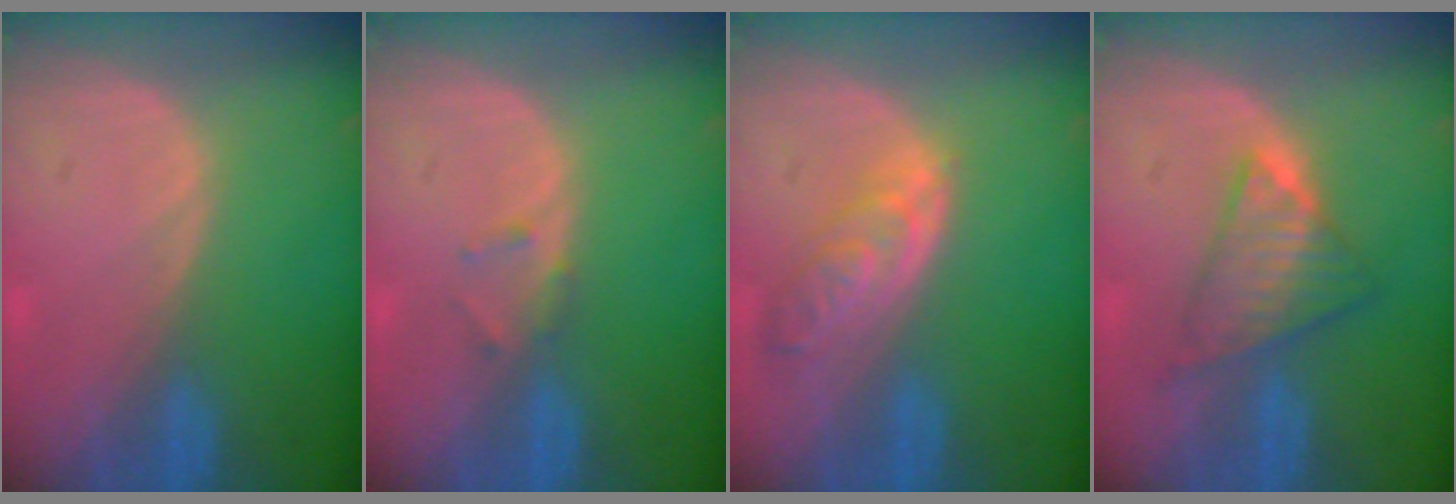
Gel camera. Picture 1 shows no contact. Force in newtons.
{"total": 1.3, "press": 1.3, "slide": 0.4}
{"total": 5.9, "press": 5.4, "slide": 2.5}
{"total": 6.1, "press": 6.0, "slide": 1.2}